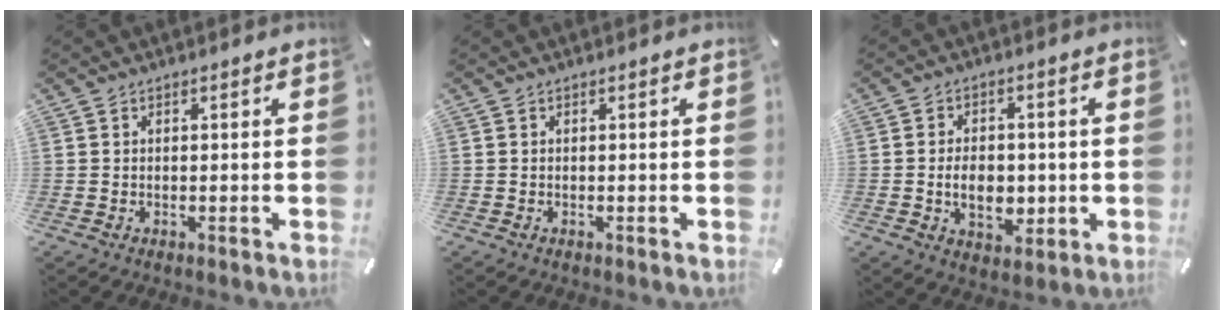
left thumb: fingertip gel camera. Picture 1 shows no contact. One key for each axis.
{"total": 0.0}
{"total": 8.0, "fx": -1.0, "fy": 5.8, "fz": 5.4, "tx": -0.079, "ty": -0.007, "tz": -0.022}